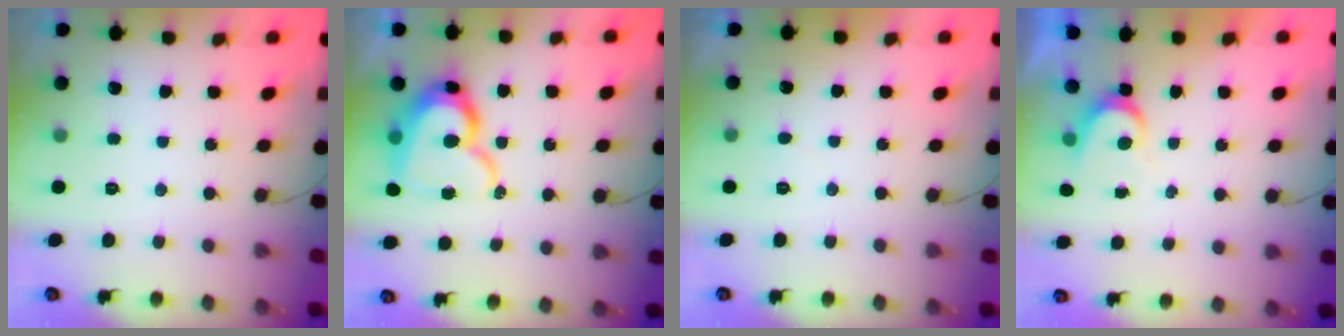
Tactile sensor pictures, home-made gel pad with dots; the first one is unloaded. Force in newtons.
{"total": 15.5, "press": 15.4, "slide": 1.5}
{"total": 2.7, "press": 2.7, "slide": 0.2}
{"total": 3.8, "press": 3.8, "slide": 0.3}